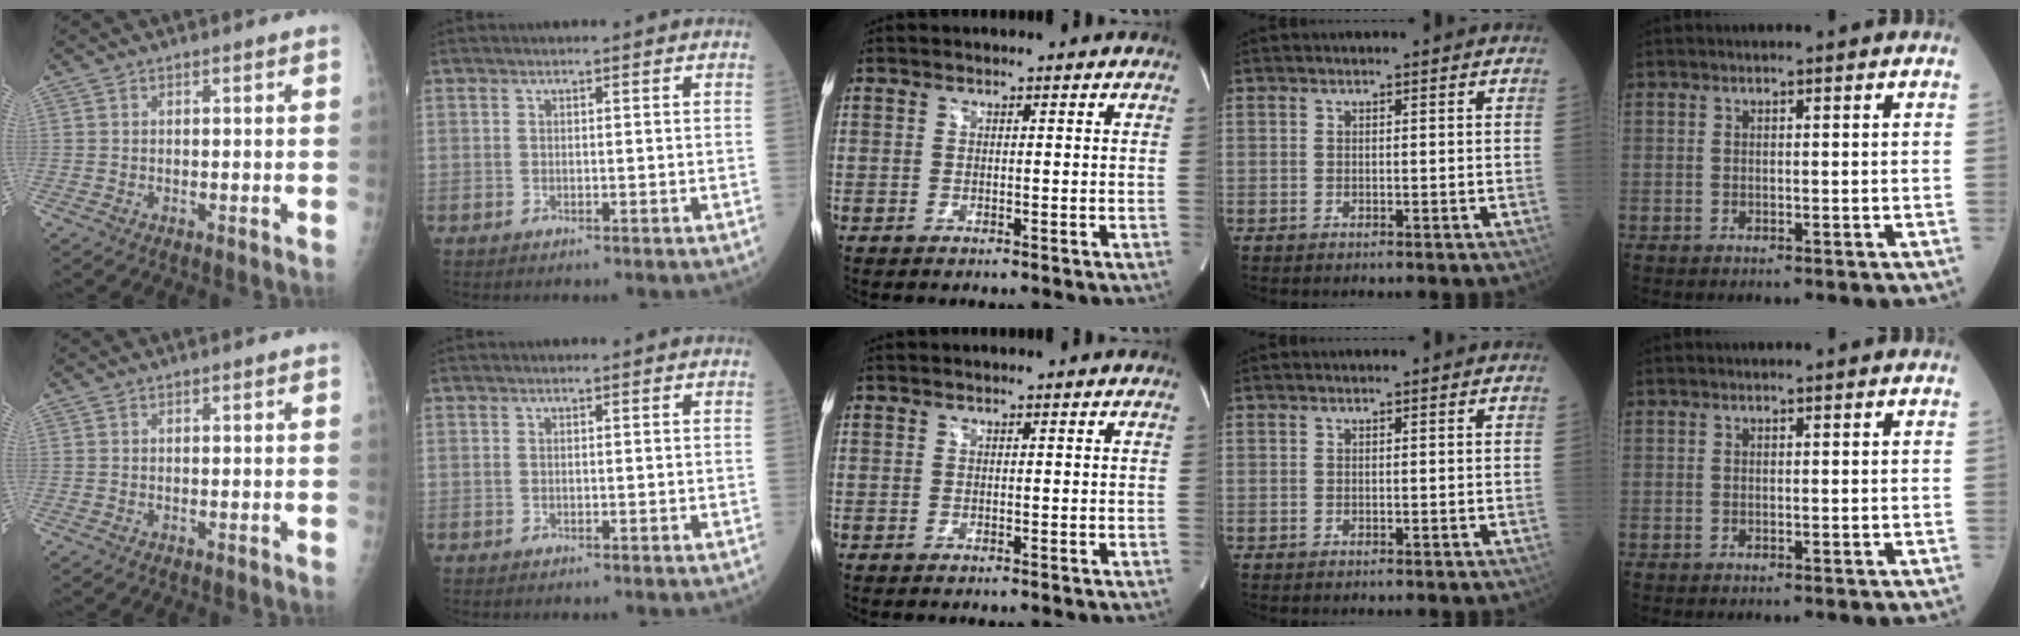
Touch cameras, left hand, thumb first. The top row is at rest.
{}